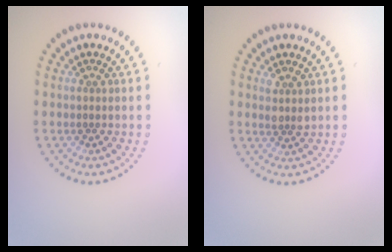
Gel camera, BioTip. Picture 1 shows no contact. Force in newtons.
{"total": 1.5, "press": 1.4, "slide": 0.6}